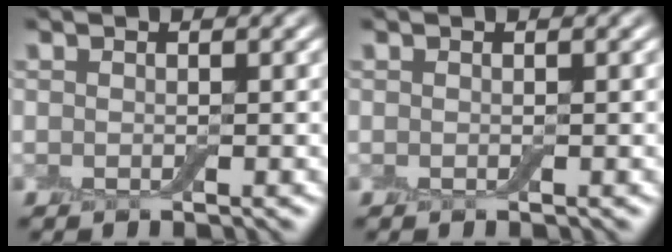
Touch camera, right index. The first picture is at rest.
{"total": 0.0}